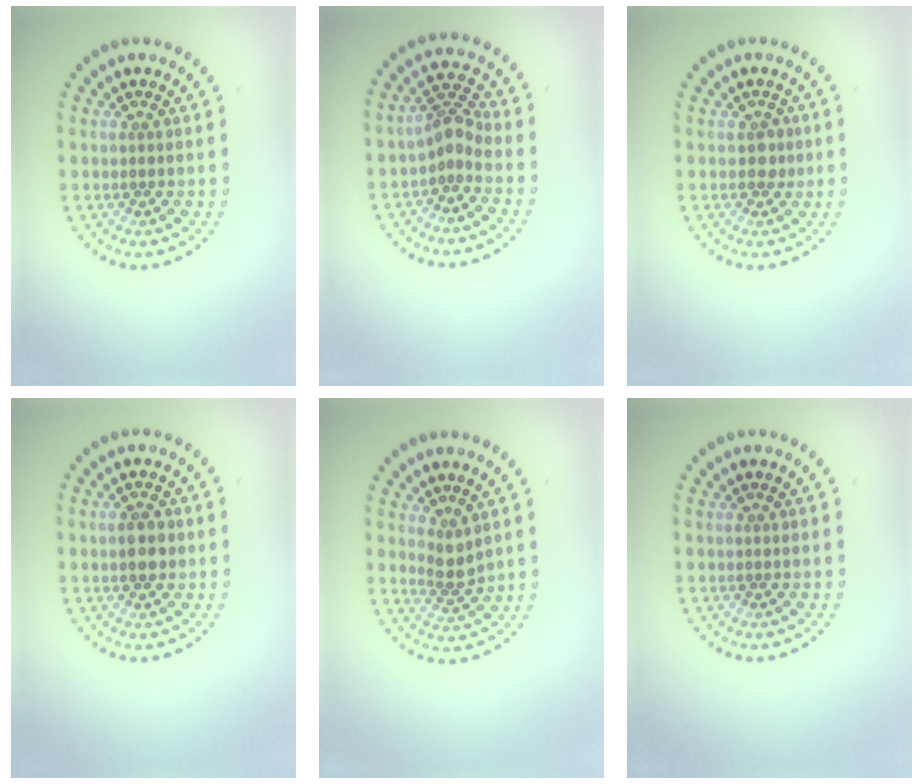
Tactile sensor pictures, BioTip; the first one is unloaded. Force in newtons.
{"total": 2.2, "press": 1.8, "slide": 1.4}
{"total": 1.2, "press": 1.1, "slide": 0.4}
{"total": 2.6, "press": 2.6, "slide": 0.1}
{"total": 2.1, "press": 1.6, "slide": 1.3}
{"total": 0.0}